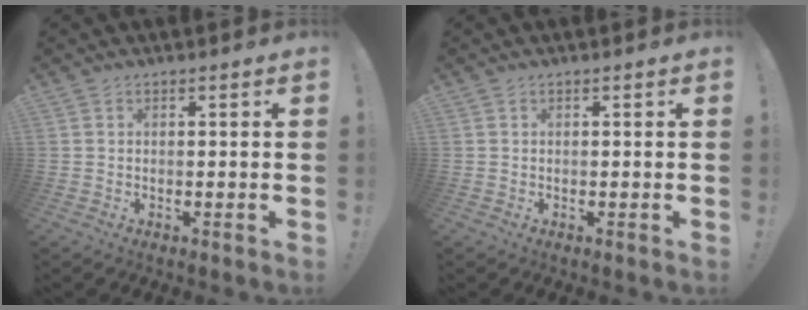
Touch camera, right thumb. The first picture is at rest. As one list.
[{"total": 0.0}]